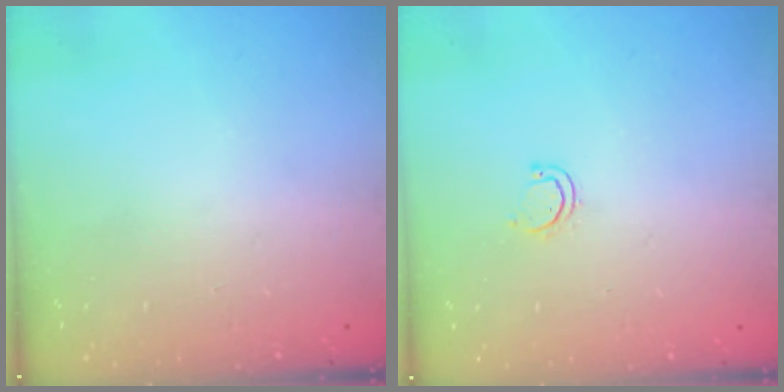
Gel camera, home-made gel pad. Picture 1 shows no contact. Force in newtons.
{"total": 4.6, "press": 4.4, "slide": 1.2}